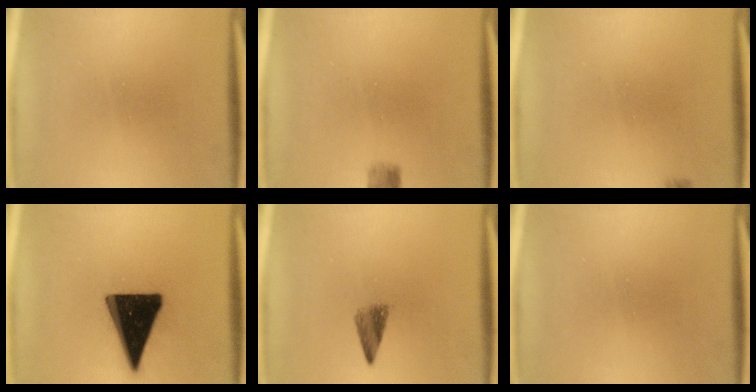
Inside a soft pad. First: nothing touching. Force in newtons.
{"total": 2.2}
{"total": 1.1}
{"total": 19.1}
{"total": 2.7}
{"total": 0.0}